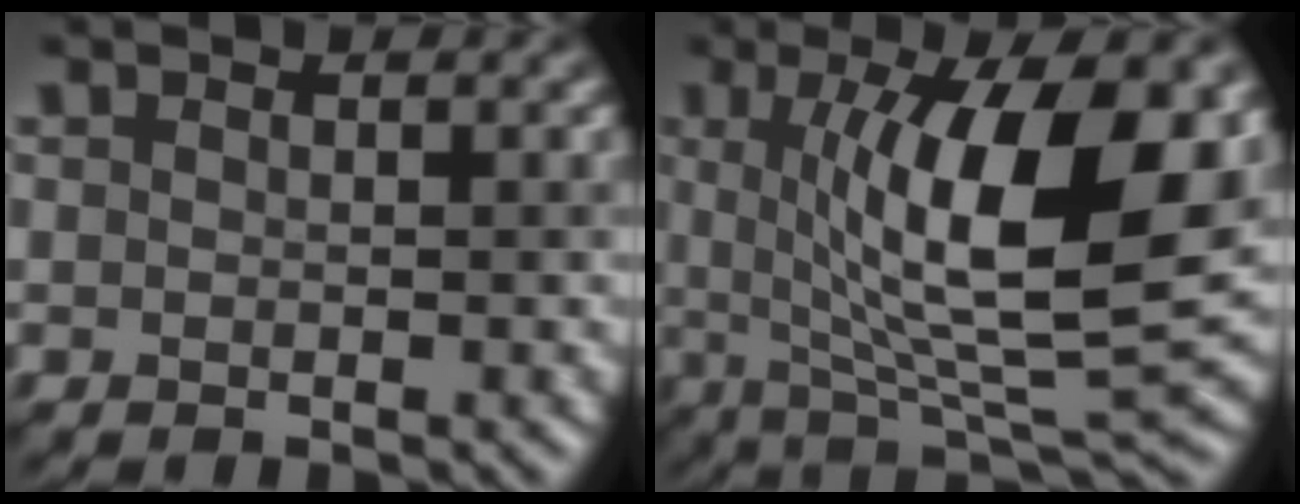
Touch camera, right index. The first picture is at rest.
{"total": 12.2, "force": [2.3, 3.1, 11.6], "torque": [-0.175, -0.003, 0.045]}